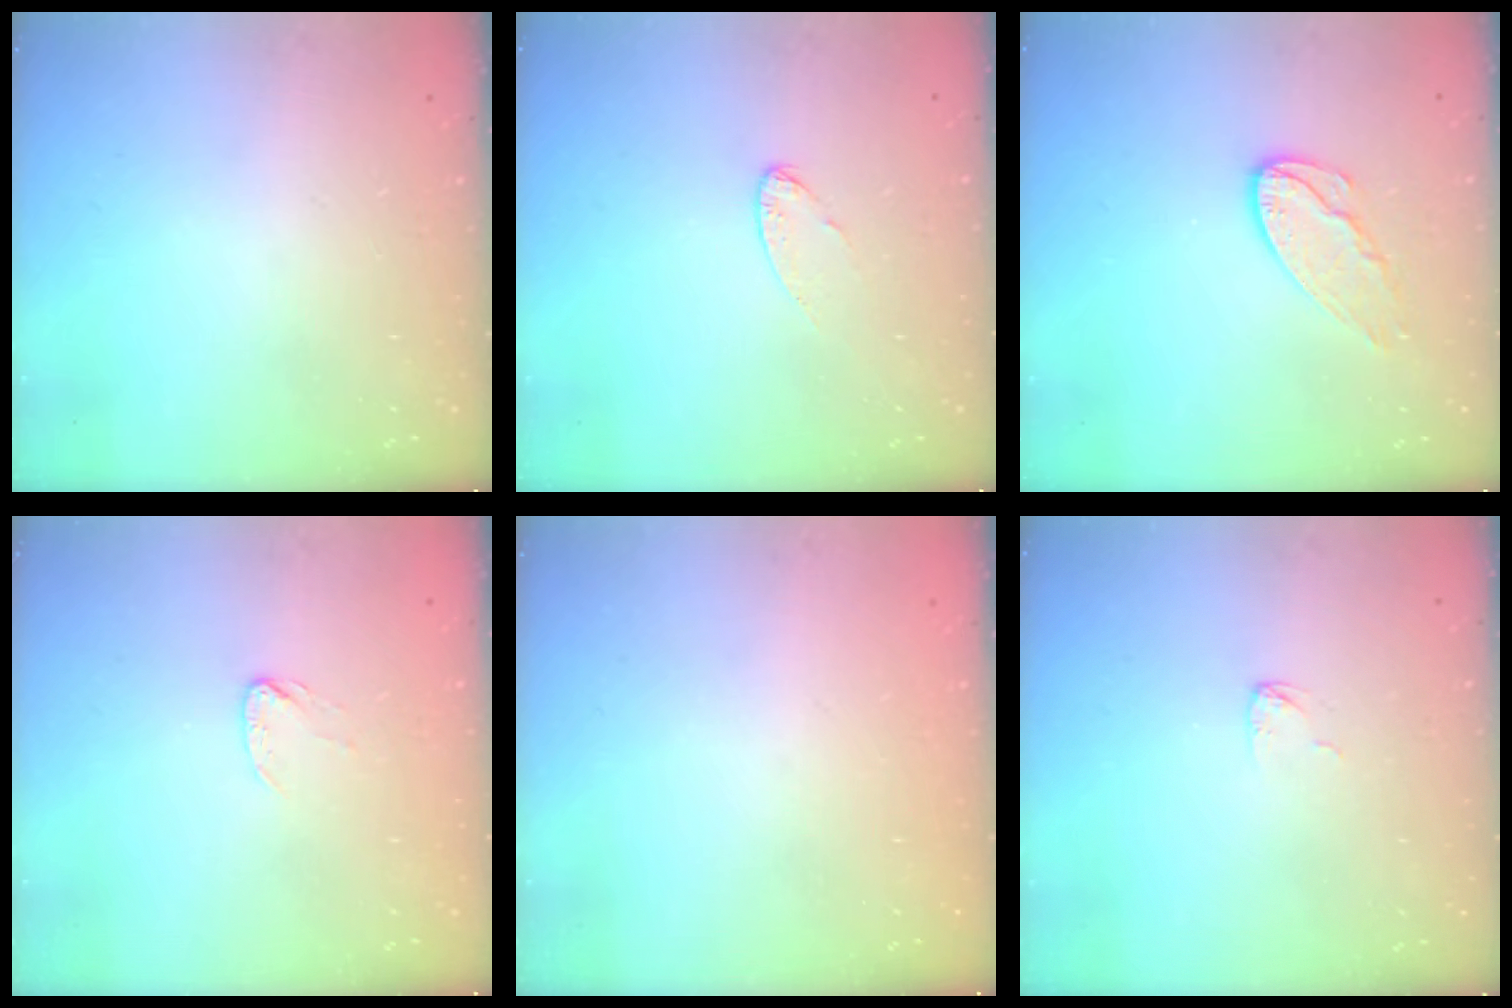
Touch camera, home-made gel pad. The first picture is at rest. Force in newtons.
{"total": 4.8, "press": 4.8, "slide": 0.4}
{"total": 8.3, "press": 8.3, "slide": 0.1}
{"total": 3.4, "press": 3.4, "slide": 0.3}
{"total": 0.0}
{"total": 3.0, "press": 3.0, "slide": 0.3}